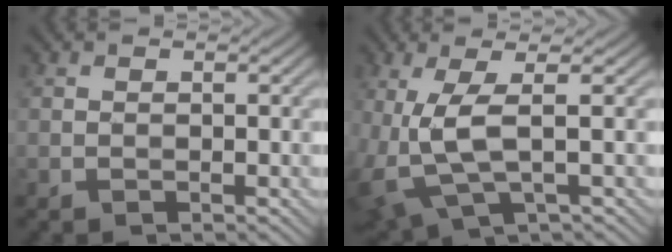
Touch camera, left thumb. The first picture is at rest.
{"total": 6.7, "force": [0.0, 2.1, 6.4], "torque": [-0.155, 0.001, 0.001]}